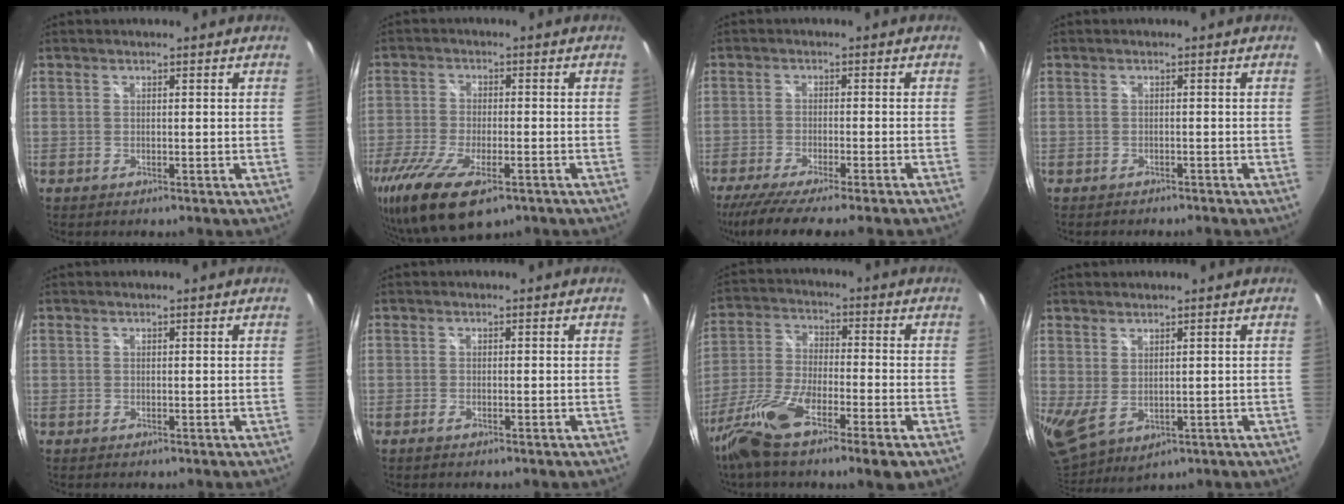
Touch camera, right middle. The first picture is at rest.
{"total": 18.1, "force": [-11.0, 7.0, 12.6], "torque": [-0.279, -0.071, -0.186]}
{"total": 10.2, "force": [-8.6, -1.0, 5.4], "torque": [-0.113, -0.037, -0.138]}
{"total": 1.8, "force": [-1.7, 0.5, 0.4], "torque": [-0.012, -0.008, -0.024]}
{"total": 0.0}
{"total": 1.0, "force": [-0.8, 0.0, 0.6], "torque": [-0.014, -0.001, -0.016]}
{"total": 14.4, "force": [-8.9, 2.9, 10.9], "torque": [-0.231, -0.034, -0.174]}
{"total": 5.9, "force": [1.7, 3.0, 4.8], "torque": [-0.085, -0.013, 0.044]}